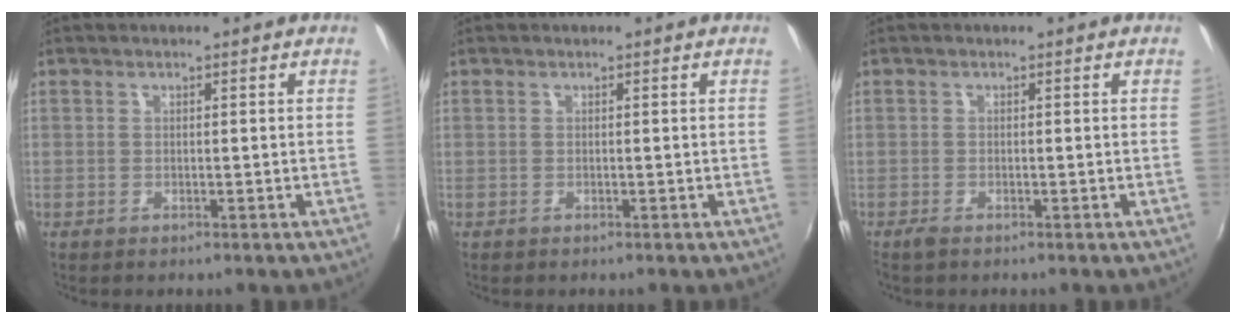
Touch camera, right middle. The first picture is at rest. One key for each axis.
{"total": 0.0}
{"total": 1.3, "fx": -1.0, "fy": 0.3, "fz": 0.7, "tx": -0.016, "ty": -0.005, "tz": -0.021}